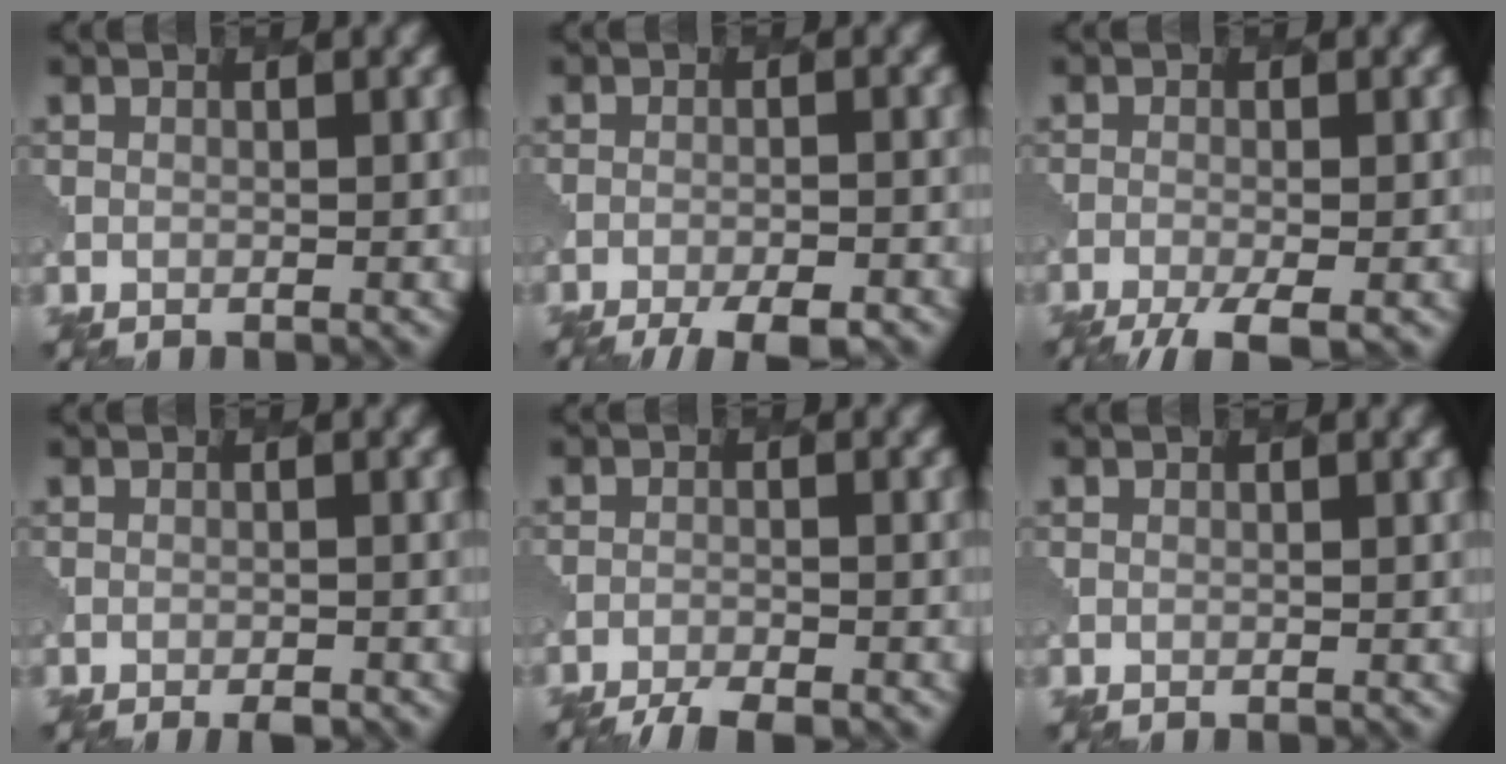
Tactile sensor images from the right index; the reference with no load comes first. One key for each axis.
{"total": 6.8, "fx": -5.8, "fy": 1.7, "fz": 3.1, "tx": -0.042, "ty": -0.005, "tz": -0.080}
{"total": 5.3, "fx": -3.7, "fy": 1.2, "fz": 3.6, "tx": -0.059, "ty": -0.018, "tz": -0.060}
{"total": 1.6, "fx": -1.3, "fy": 0.4, "fz": 0.9, "tx": -0.011, "ty": 0.004, "tz": -0.019}
{"total": 4.6, "fx": -4.3, "fy": 0.8, "fz": 1.4, "tx": -0.032, "ty": -0.014, "tz": -0.069}
{"total": 0.0}